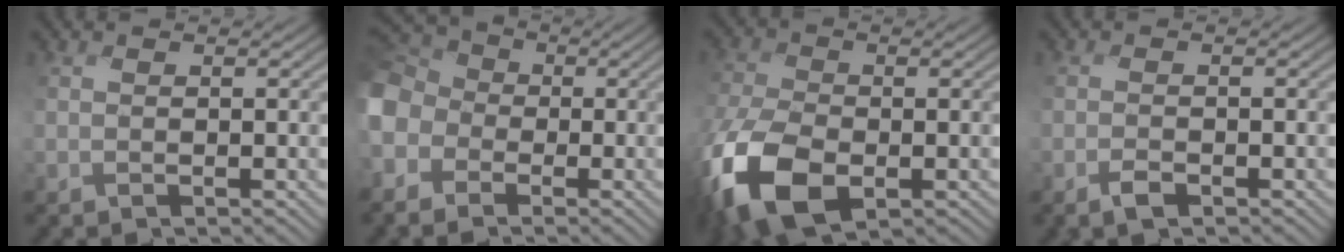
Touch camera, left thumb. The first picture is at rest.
{"total": 9.9, "force": [-3.1, 8.4, 4.2], "torque": [-0.164, -0.024, -0.089]}
{"total": 12.8, "force": [-6.1, 7.1, 8.7], "torque": [-0.231, -0.048, -0.112]}
{"total": 1.4, "force": [-1.2, 0.1, 0.8], "torque": [-0.014, 0.006, -0.029]}